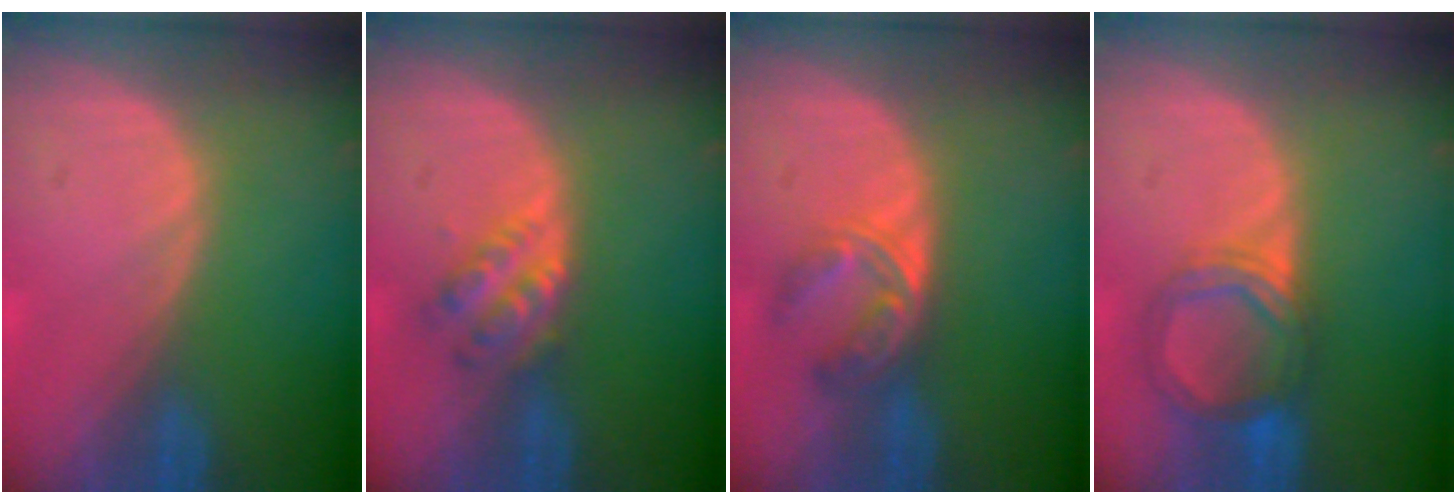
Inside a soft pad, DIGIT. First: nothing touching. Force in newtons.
{"total": 4.7, "press": 4.2, "slide": 2.2}
{"total": 5.7, "press": 4.7, "slide": 3.2}
{"total": 5.5, "press": 5.5, "slide": 0.5}